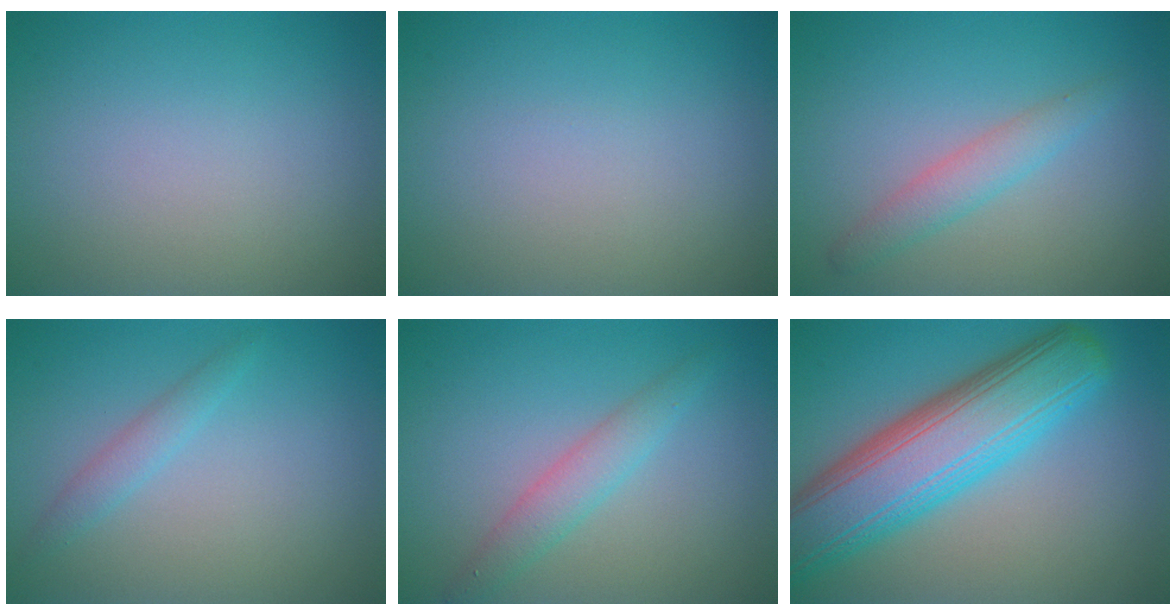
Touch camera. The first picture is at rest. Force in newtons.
{"total": 0.0}
{"total": 2.3, "press": 2.3, "slide": 0.0}
{"total": 1.6, "press": 1.6, "slide": 0.1}
{"total": 2.4, "press": 2.4, "slide": 0.1}
{"total": 10.4, "press": 10.4, "slide": 0.3}